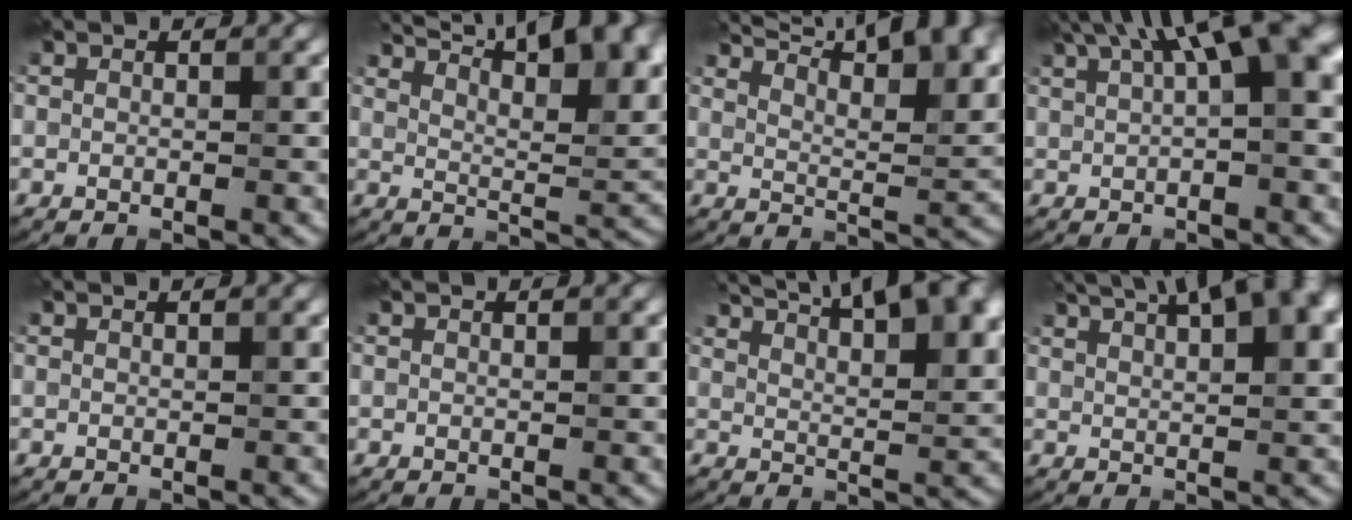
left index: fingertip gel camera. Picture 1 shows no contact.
{"total": 16.7, "force": [11.2, 5.6, 11.1], "torque": [-0.129, 0.045, 0.138]}
{"total": 15.7, "force": [11.6, 4.6, 9.6], "torque": [-0.115, 0.042, 0.134]}
{"total": 10.5, "force": [4.3, 3.2, 9.0], "torque": [-0.109, 0.031, 0.063]}
{"total": 1.2, "force": [0.9, 0.3, 0.8], "torque": [-0.005, -0.006, 0.003]}
{"total": 0.9, "force": [0.6, 0.3, 0.6], "torque": [-0.004, -0.004, 0.001]}
{"total": 13.7, "force": [9.2, 4.4, 9.1], "torque": [-0.110, 0.039, 0.115]}
{"total": 10.3, "force": [6.1, 3.2, 7.6], "torque": [-0.093, 0.032, 0.076]}